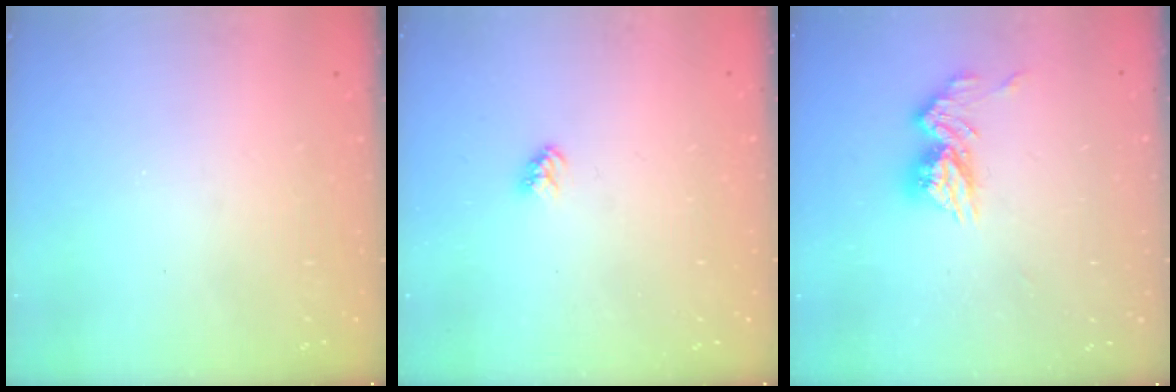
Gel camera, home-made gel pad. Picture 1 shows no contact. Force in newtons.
{"total": 3.2, "press": 3.1, "slide": 0.3}
{"total": 11.5, "press": 11.4, "slide": 1.1}